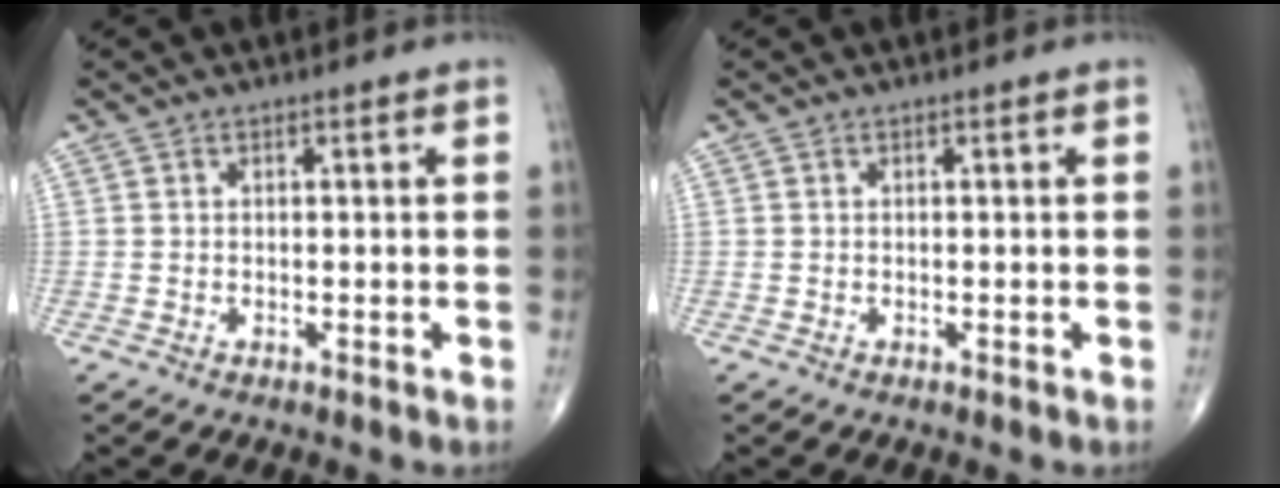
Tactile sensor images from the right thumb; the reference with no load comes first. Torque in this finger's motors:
{"motor_torque": [0.00, 0.00, 0.00, 0.00, 0.02]}